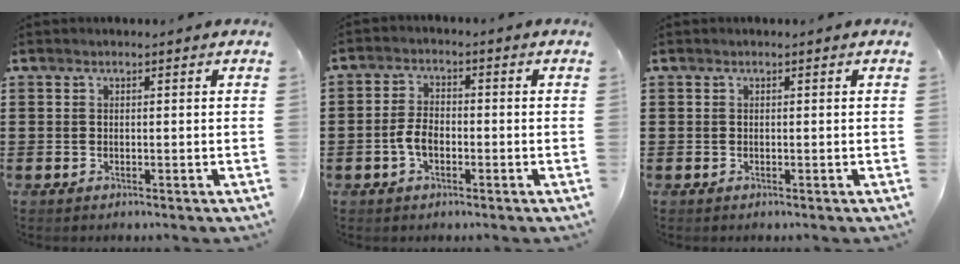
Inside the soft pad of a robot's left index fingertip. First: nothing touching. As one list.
[{"total": 4.0, "force": [-1.2, 2.1, 3.2], "torque": [-0.078, 0.001, -0.029]}, {"total": 0.0}]